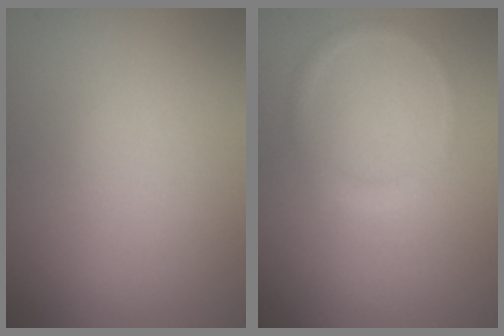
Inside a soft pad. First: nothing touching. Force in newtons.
{"total": 1.2, "press": 1.2, "slide": 0.0}